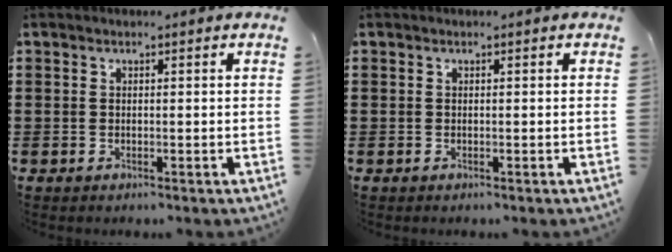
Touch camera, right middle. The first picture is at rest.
{"total": 0.0}